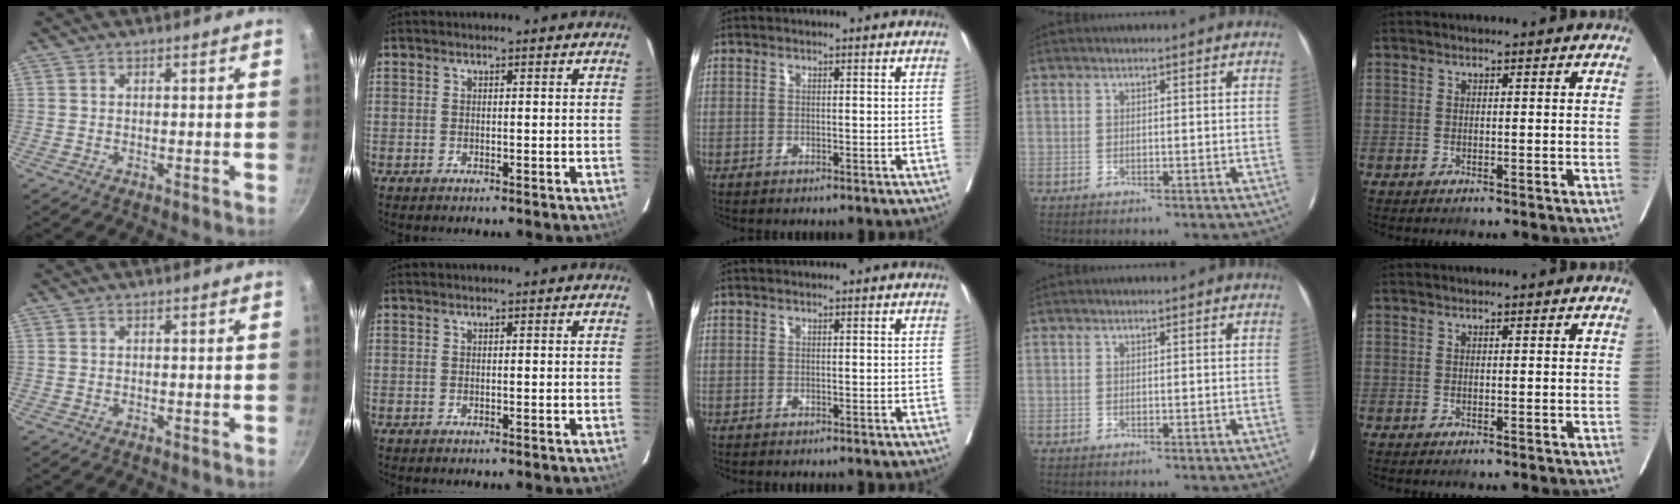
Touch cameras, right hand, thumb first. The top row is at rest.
{}